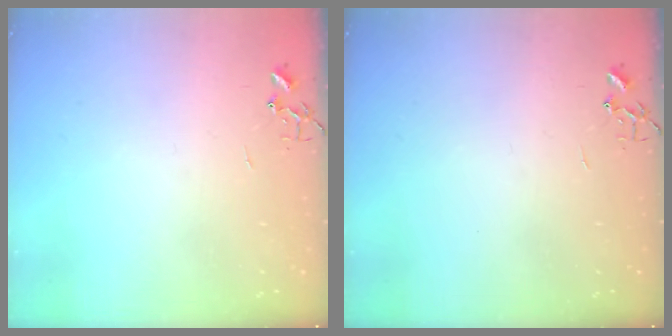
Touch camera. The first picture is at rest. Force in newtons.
{"total": 0.0}